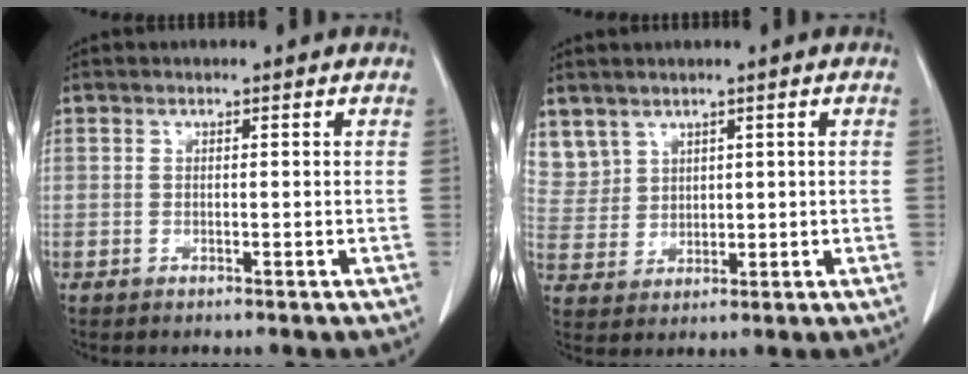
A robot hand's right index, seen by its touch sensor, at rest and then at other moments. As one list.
[{"total": 7.2, "force": [4.5, 5.6, 0.7], "torque": [-0.028, 0.018, 0.110]}]